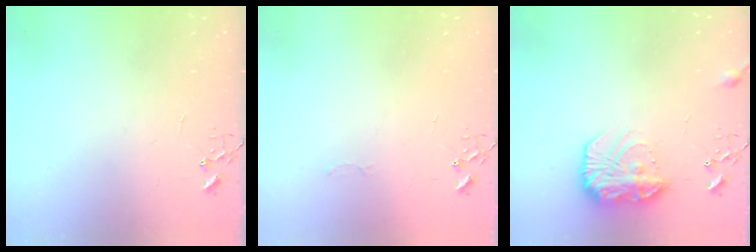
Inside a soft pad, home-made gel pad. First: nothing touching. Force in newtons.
{"total": 2.5, "press": 2.5, "slide": 0.4}
{"total": 13.9, "press": 13.8, "slide": 0.8}